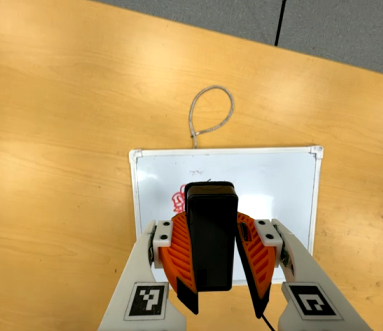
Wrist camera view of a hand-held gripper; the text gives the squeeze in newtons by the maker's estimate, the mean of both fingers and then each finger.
{"total": 10.6, "left": 9.6, "right": 11.6}